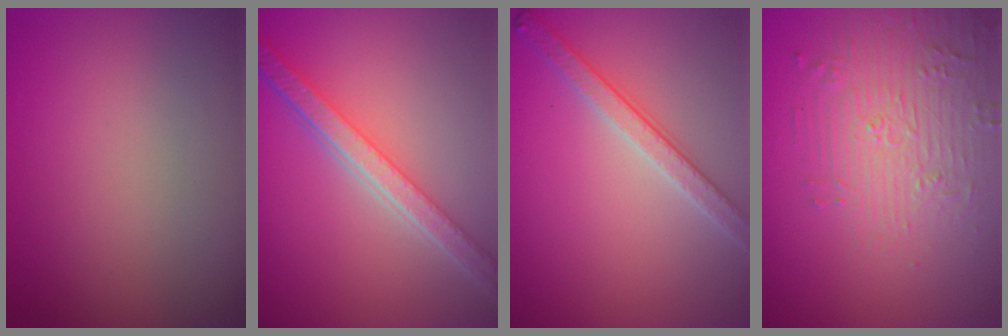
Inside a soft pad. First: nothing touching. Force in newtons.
{"total": 5.7, "press": 4.4, "slide": 3.7}
{"total": 3.0, "press": 2.9, "slide": 0.7}
{"total": 4.7, "press": 4.6, "slide": 1.0}